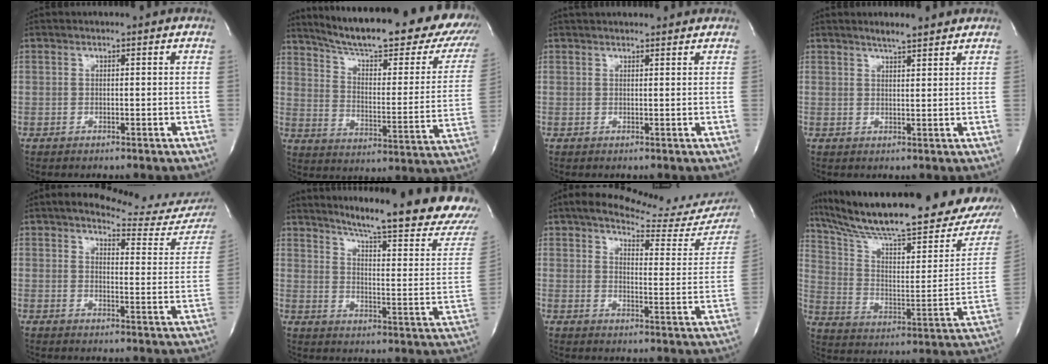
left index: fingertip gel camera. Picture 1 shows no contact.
{"total": 30.8, "force": [25.5, 6.3, 16.0], "torque": [-0.238, -0.060, 0.320]}
{"total": 6.6, "force": [6.2, 0.9, 2.1], "torque": [-0.028, 0.030, 0.077]}
{"total": 3.7, "force": [3.2, 0.3, 1.8], "torque": [-0.034, 0.007, 0.052]}
{"total": 15.5, "force": [14.5, 3.7, 4.1], "torque": [-0.027, -0.053, 0.150]}
{"total": 25.1, "force": [20.7, 1.5, 14.1], "torque": [-0.204, -0.089, 0.255]}
{"total": 18.9, "force": [17.0, 4.6, 6.9], "torque": [-0.083, -0.046, 0.195]}
{"total": 30.3, "force": [23.9, 4.7, 18.0], "torque": [-0.287, -0.043, 0.330]}